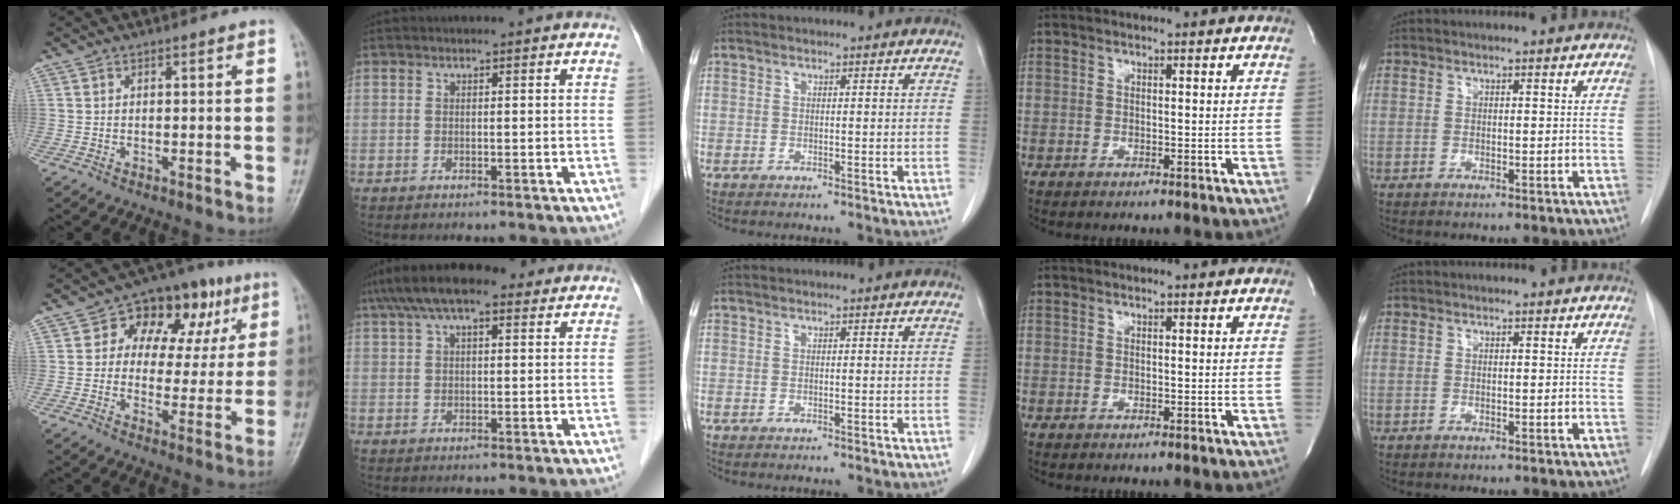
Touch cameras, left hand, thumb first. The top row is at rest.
{"thumb": {"total": 15.0, "force": [5.3, 9.9, 9.9], "torque": [-0.078, 0.014, 0.073]}, "index": {"total": 10.0, "force": [6.8, 3.3, 6.5], "torque": [-0.123, 0.051, 0.114]}}